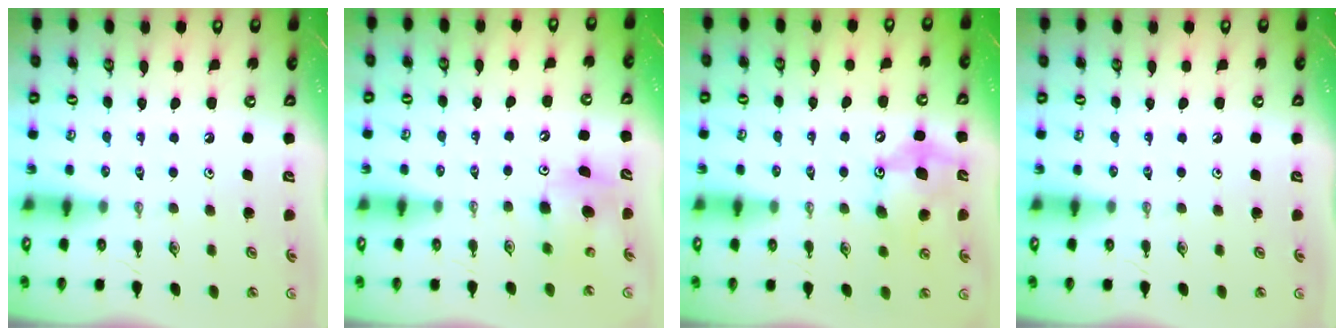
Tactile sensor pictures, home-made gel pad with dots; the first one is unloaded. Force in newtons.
{"total": 8.1, "press": 8.0, "slide": 0.7}
{"total": 12.0, "press": 12.0, "slide": 0.3}
{"total": 0.0}